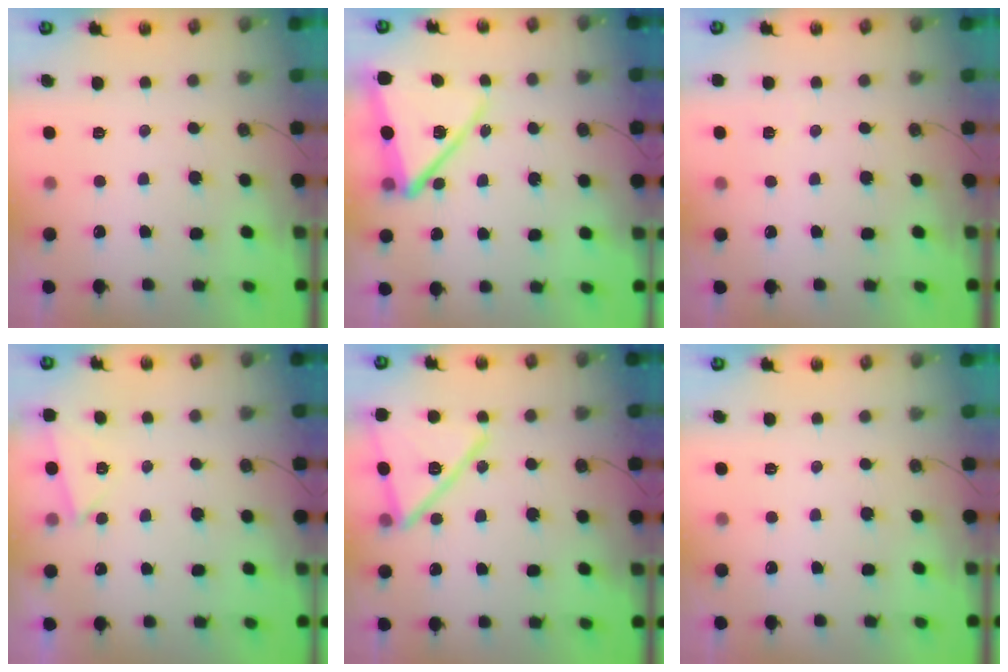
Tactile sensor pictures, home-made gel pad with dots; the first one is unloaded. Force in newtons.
{"total": 14.4, "press": 14.4, "slide": 1.1}
{"total": 5.4, "press": 3.7, "slide": 3.8}
{"total": 3.1, "press": 2.3, "slide": 2.1}
{"total": 18.0, "press": 18.0, "slide": 0.7}
{"total": 0.0}